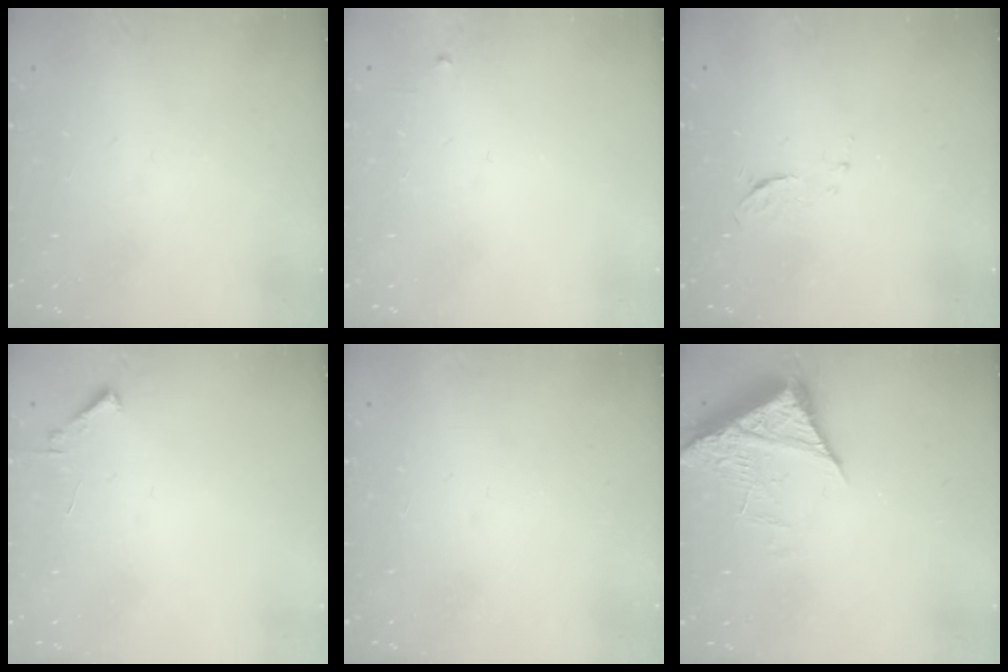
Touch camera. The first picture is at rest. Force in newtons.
{"total": 2.4, "press": 2.3, "slide": 0.4}
{"total": 4.1, "press": 4.1, "slide": 0.2}
{"total": 1.7, "press": 1.7, "slide": 0.2}
{"total": 1.5, "press": 1.5, "slide": 0.1}
{"total": 7.2, "press": 7.2, "slide": 0.8}